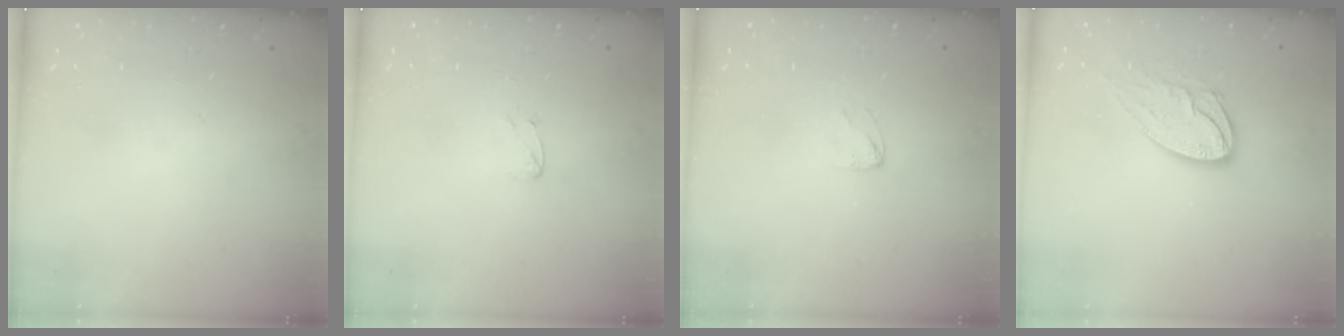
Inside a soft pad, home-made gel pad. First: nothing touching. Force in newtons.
{"total": 3.9, "press": 3.8, "slide": 0.3}
{"total": 2.2, "press": 2.2, "slide": 0.1}
{"total": 13.0, "press": 13.0, "slide": 1.1}